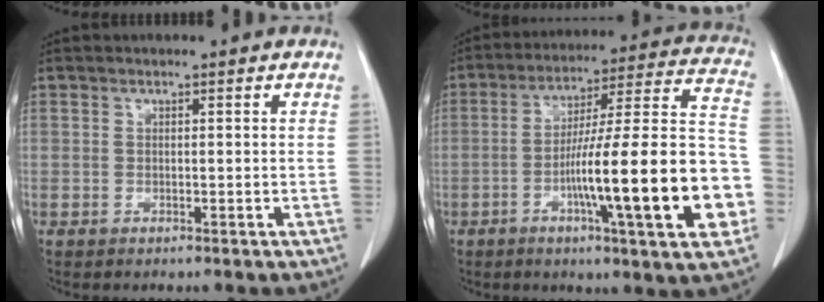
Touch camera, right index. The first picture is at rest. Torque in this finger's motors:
{"motor_torque": [2.14, 0.00, 0.59, 0.16]}